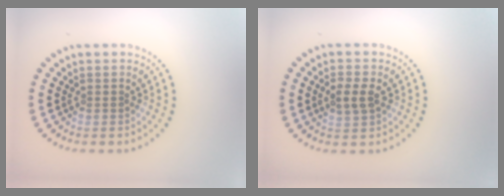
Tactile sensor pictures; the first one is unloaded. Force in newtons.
{"total": 2.4, "press": 2.4, "slide": 0.2}